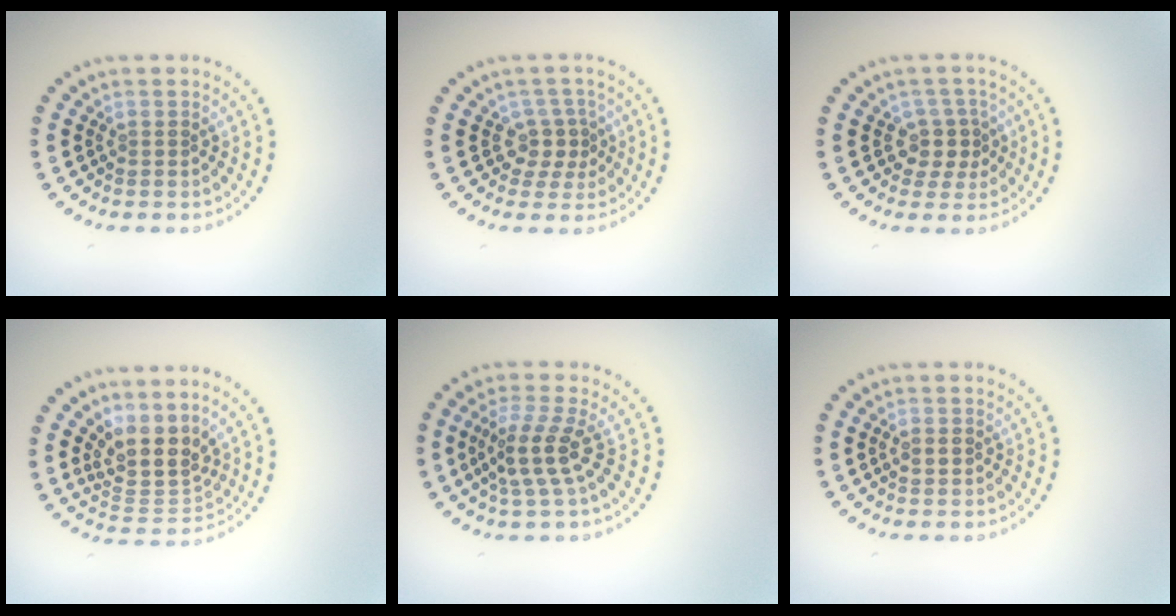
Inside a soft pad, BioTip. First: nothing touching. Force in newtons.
{"total": 2.4, "press": 1.8, "slide": 1.5}
{"total": 2.4, "press": 1.9, "slide": 1.5}
{"total": 4.2, "press": 3.3, "slide": 2.6}
{"total": 3.4, "press": 2.8, "slide": 2.1}
{"total": 1.4, "press": 1.4, "slide": 0.1}